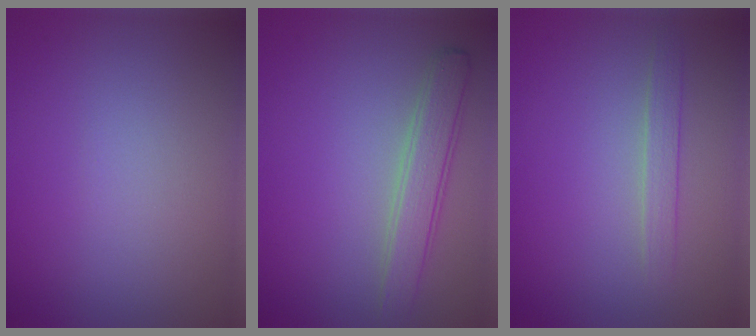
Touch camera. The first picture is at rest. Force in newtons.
{"total": 2.9, "press": 2.9, "slide": 0.2}
{"total": 1.4, "press": 1.4, "slide": 0.1}